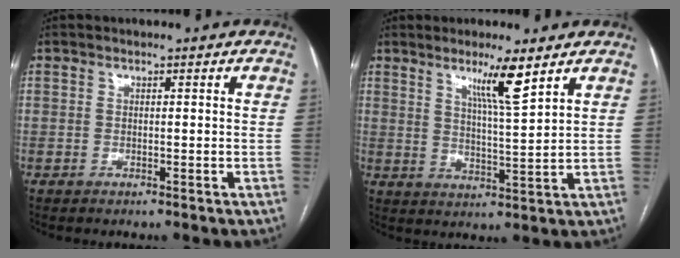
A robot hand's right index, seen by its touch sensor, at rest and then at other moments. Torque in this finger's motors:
{"motor_torque": [0.57, 0.54, 0.30, 0.08]}